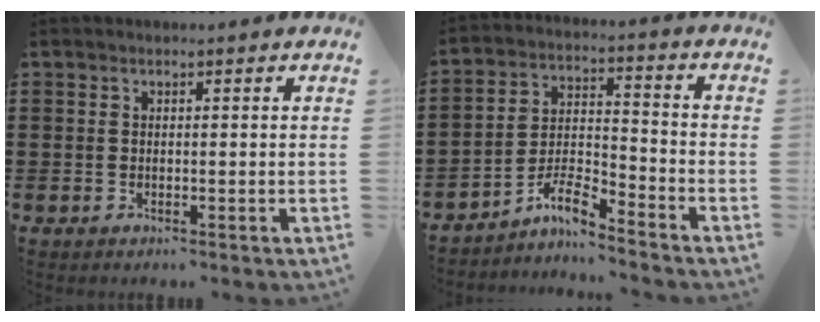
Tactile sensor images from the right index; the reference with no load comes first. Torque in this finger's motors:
{"motor_torque": [0.24, 0.12, 0.42, 0.08]}